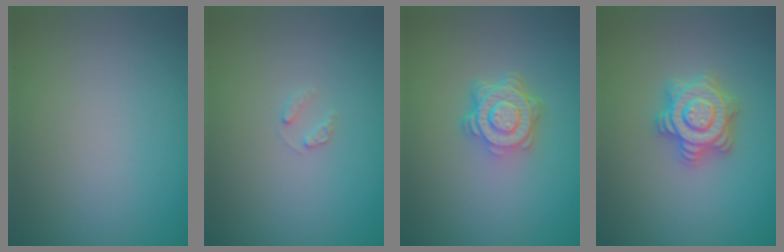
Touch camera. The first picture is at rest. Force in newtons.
{"total": 0.9, "press": 0.9, "slide": 0.2}
{"total": 4.7, "press": 3.4, "slide": 3.3}
{"total": 4.6, "press": 4.6, "slide": 0.6}